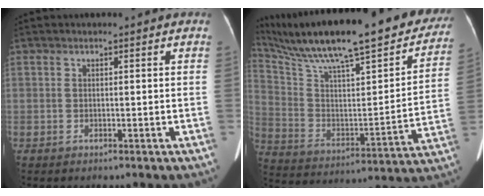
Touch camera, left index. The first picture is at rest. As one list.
[{"total": 34.0, "force": [27.7, 6.3, 18.6], "torque": [-0.319, -0.026, 0.396]}]